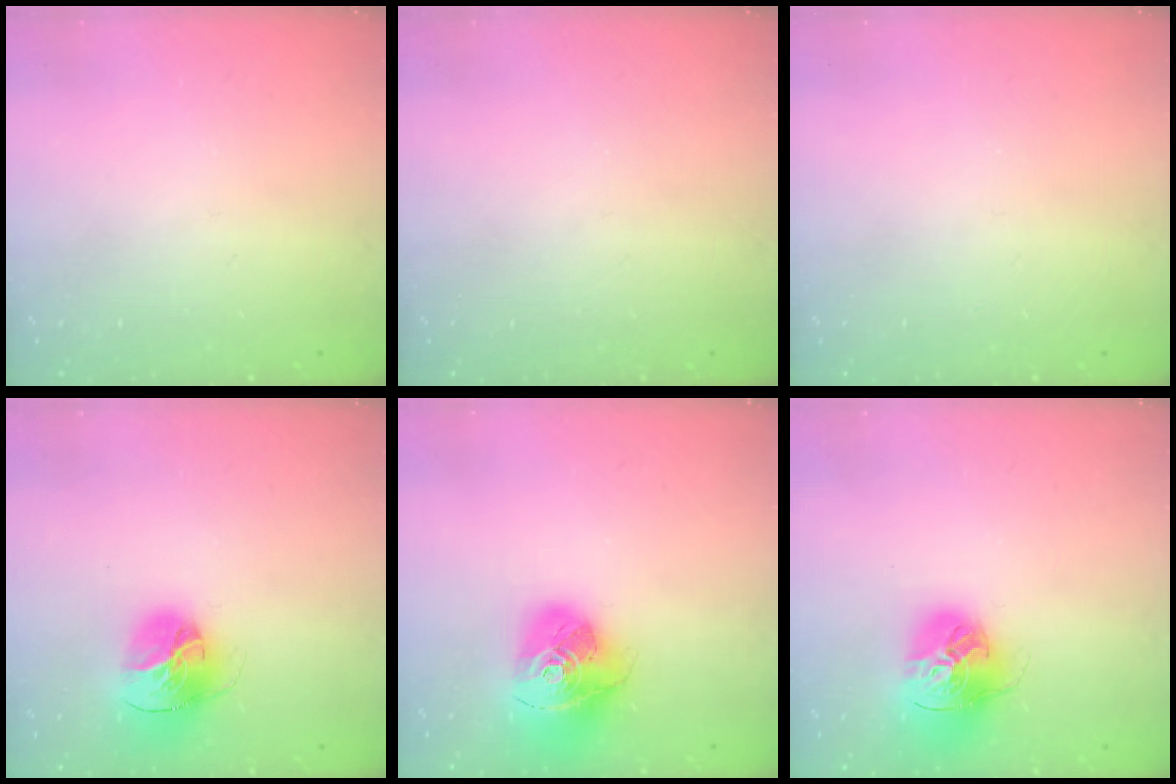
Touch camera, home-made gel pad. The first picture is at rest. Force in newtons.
{"total": 0.0}
{"total": 0.0}
{"total": 16.4, "press": 16.4, "slide": 1.6}
{"total": 18.0, "press": 17.9, "slide": 1.9}
{"total": 16.3, "press": 16.2, "slide": 1.6}